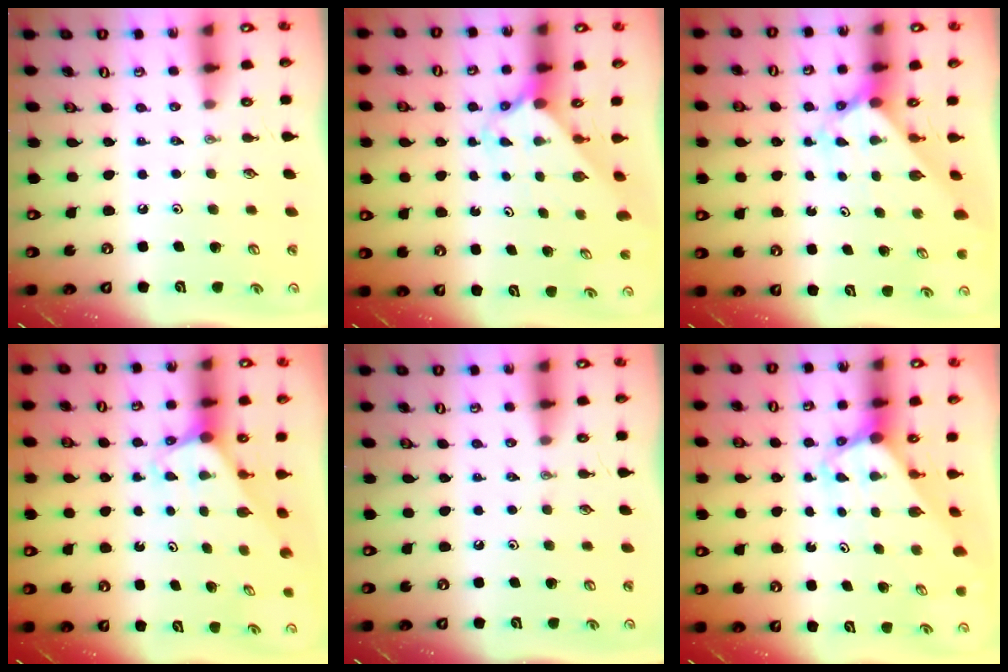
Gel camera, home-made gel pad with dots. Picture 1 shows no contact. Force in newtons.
{"total": 2.4, "press": 2.4, "slide": 0.2}
{"total": 2.4, "press": 2.4, "slide": 0.3}
{"total": 1.9, "press": 1.9, "slide": 0.1}
{"total": 0.0}
{"total": 3.5, "press": 3.5, "slide": 0.1}